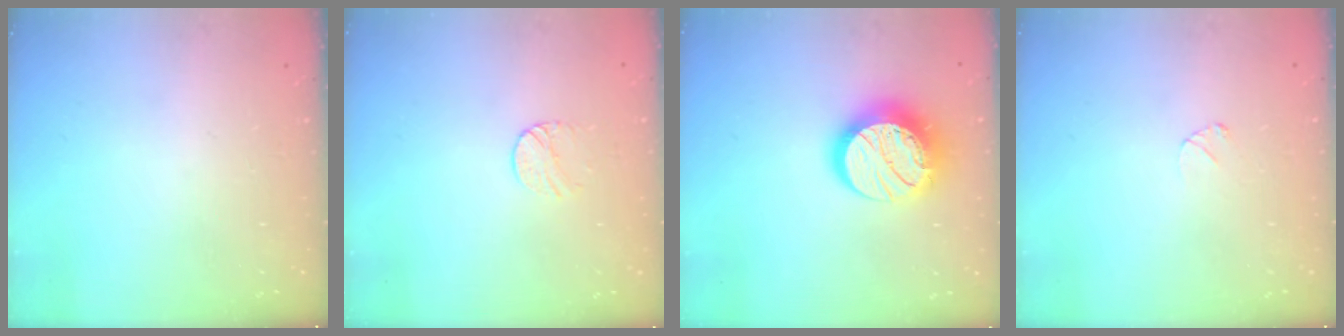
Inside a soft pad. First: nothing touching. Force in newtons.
{"total": 5.8, "press": 5.8, "slide": 0.4}
{"total": 15.4, "press": 15.4, "slide": 1.1}
{"total": 3.3, "press": 3.3, "slide": 0.3}